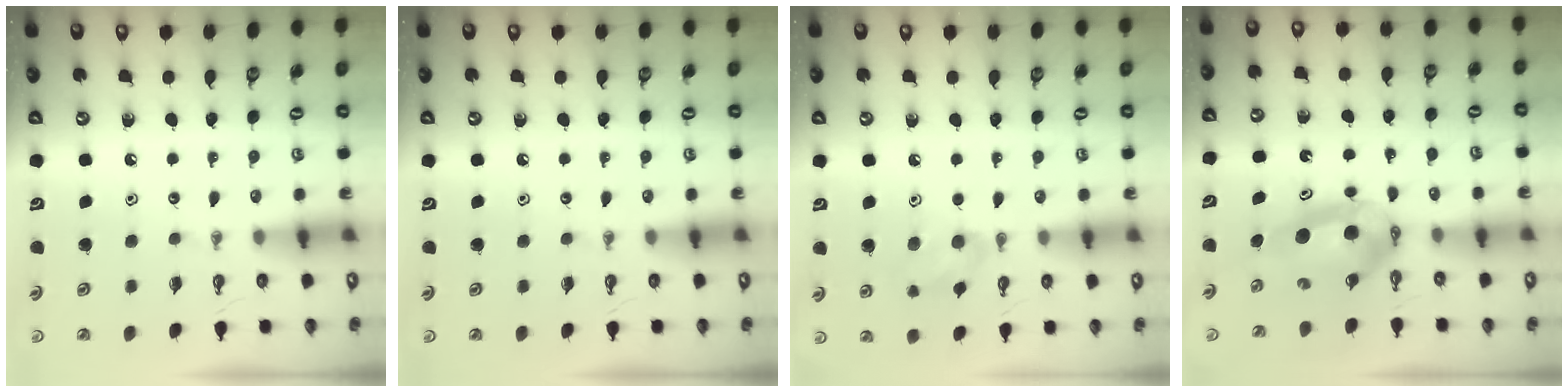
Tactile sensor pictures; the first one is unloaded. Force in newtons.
{"total": 0.0}
{"total": 7.7, "press": 7.6, "slide": 1.2}
{"total": 6.6, "press": 5.7, "slide": 3.4}